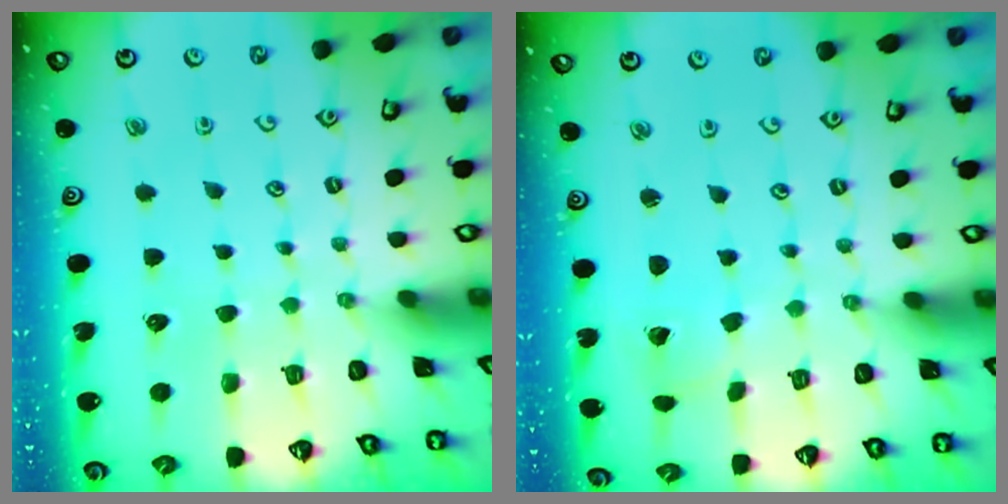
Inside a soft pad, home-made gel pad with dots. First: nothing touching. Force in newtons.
{"total": 1.7, "press": 1.7, "slide": 0.1}